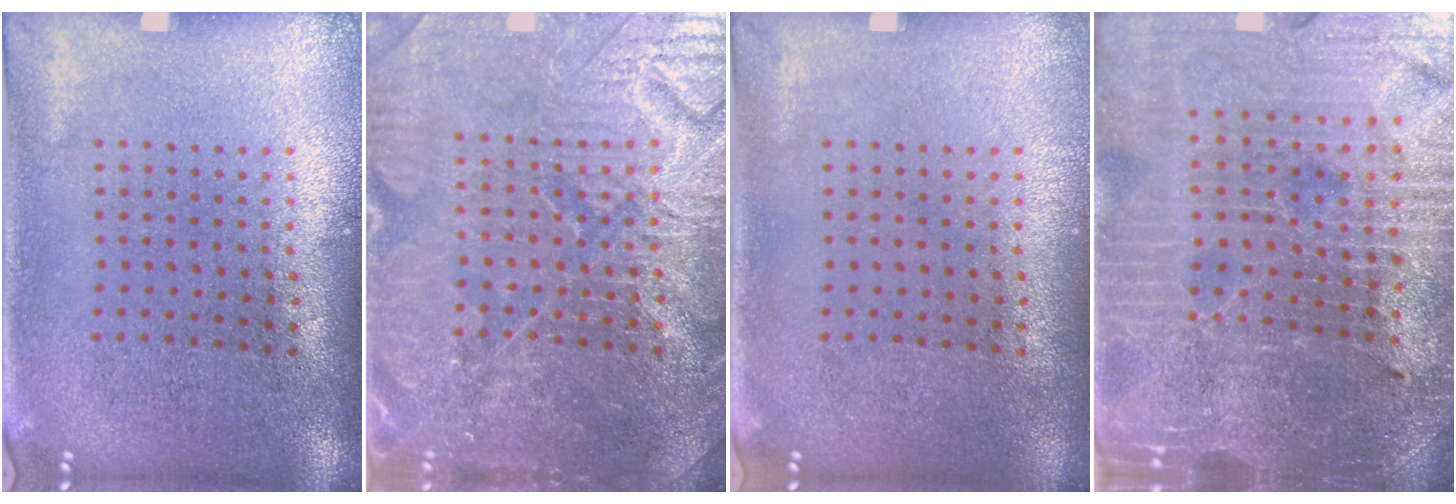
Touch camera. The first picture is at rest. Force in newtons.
{"total": 4.7, "press": 4.7, "slide": 0.6}
{"total": 0.0}
{"total": 5.0, "press": 4.7, "slide": 1.7}